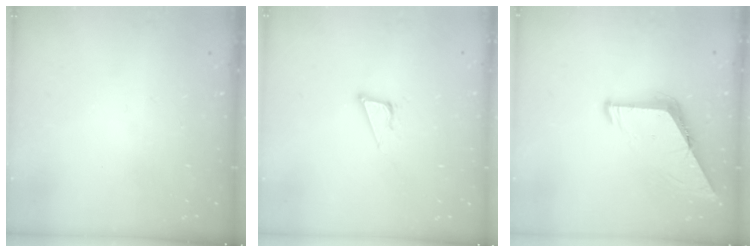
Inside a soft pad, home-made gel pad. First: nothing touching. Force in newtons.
{"total": 7.0, "press": 6.4, "slide": 2.8}
{"total": 8.6, "press": 8.5, "slide": 0.9}